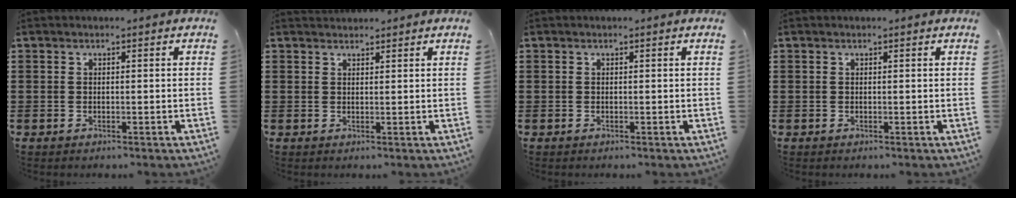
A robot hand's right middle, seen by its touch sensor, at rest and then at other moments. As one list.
[{"total": 1.3, "force": [1.2, 0.3, -0.1], "torque": [-0.001, 0.002, 0.024]}, {"total": 0.0}, {"total": 0.0}]